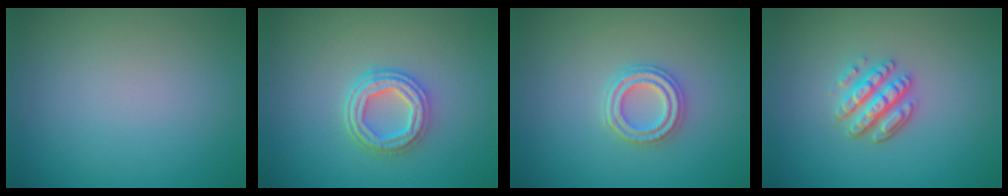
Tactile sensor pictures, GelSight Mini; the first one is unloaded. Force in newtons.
{"total": 4.1, "press": 3.3, "slide": 2.5}
{"total": 2.9, "press": 2.5, "slide": 1.4}
{"total": 3.5, "press": 3.0, "slide": 1.7}